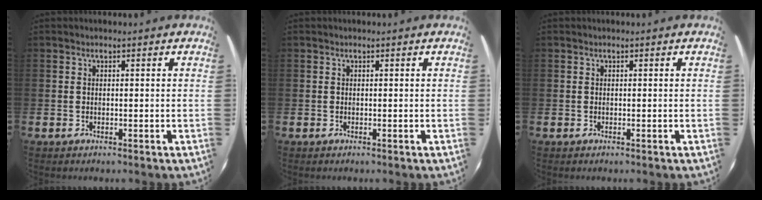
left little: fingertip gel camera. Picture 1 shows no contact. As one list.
[{"total": 0.0}, {"total": 0.0}]